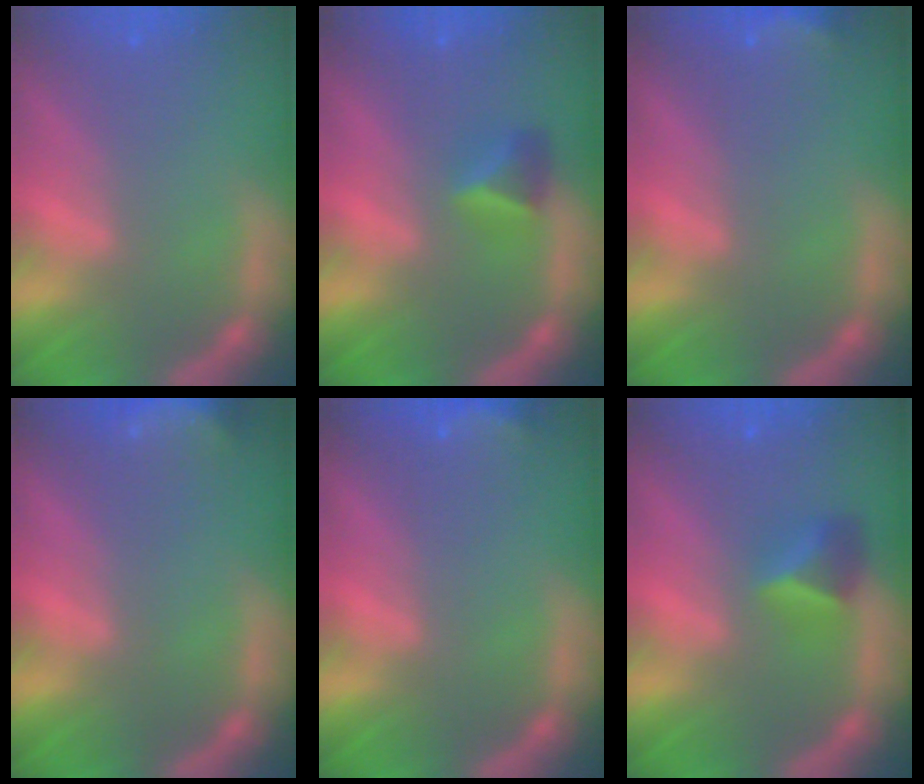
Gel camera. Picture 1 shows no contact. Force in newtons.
{"total": 2.4}
{"total": 2.4}
{"total": 5.5}
{"total": 2.4}
{"total": 2.9}